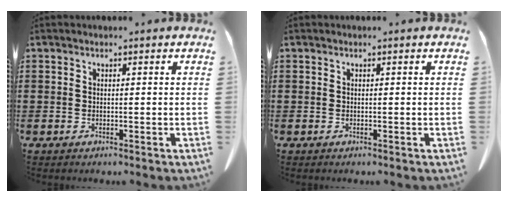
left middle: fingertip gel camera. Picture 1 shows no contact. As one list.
[{"total": 0.0}]